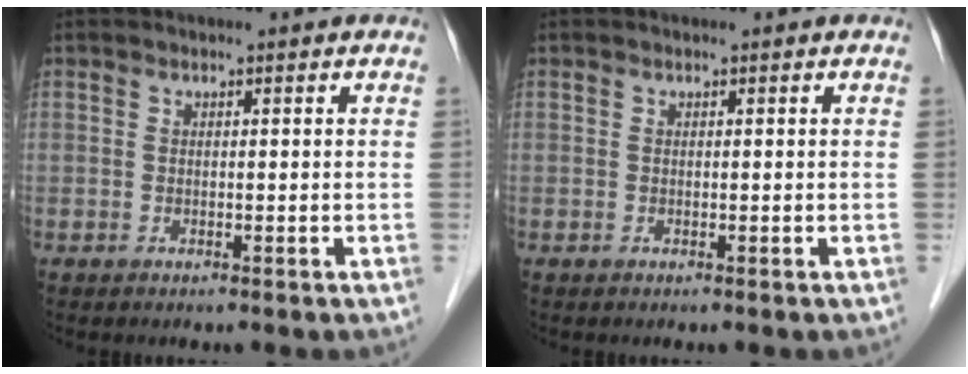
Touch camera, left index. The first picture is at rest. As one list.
[{"total": 0.0}]